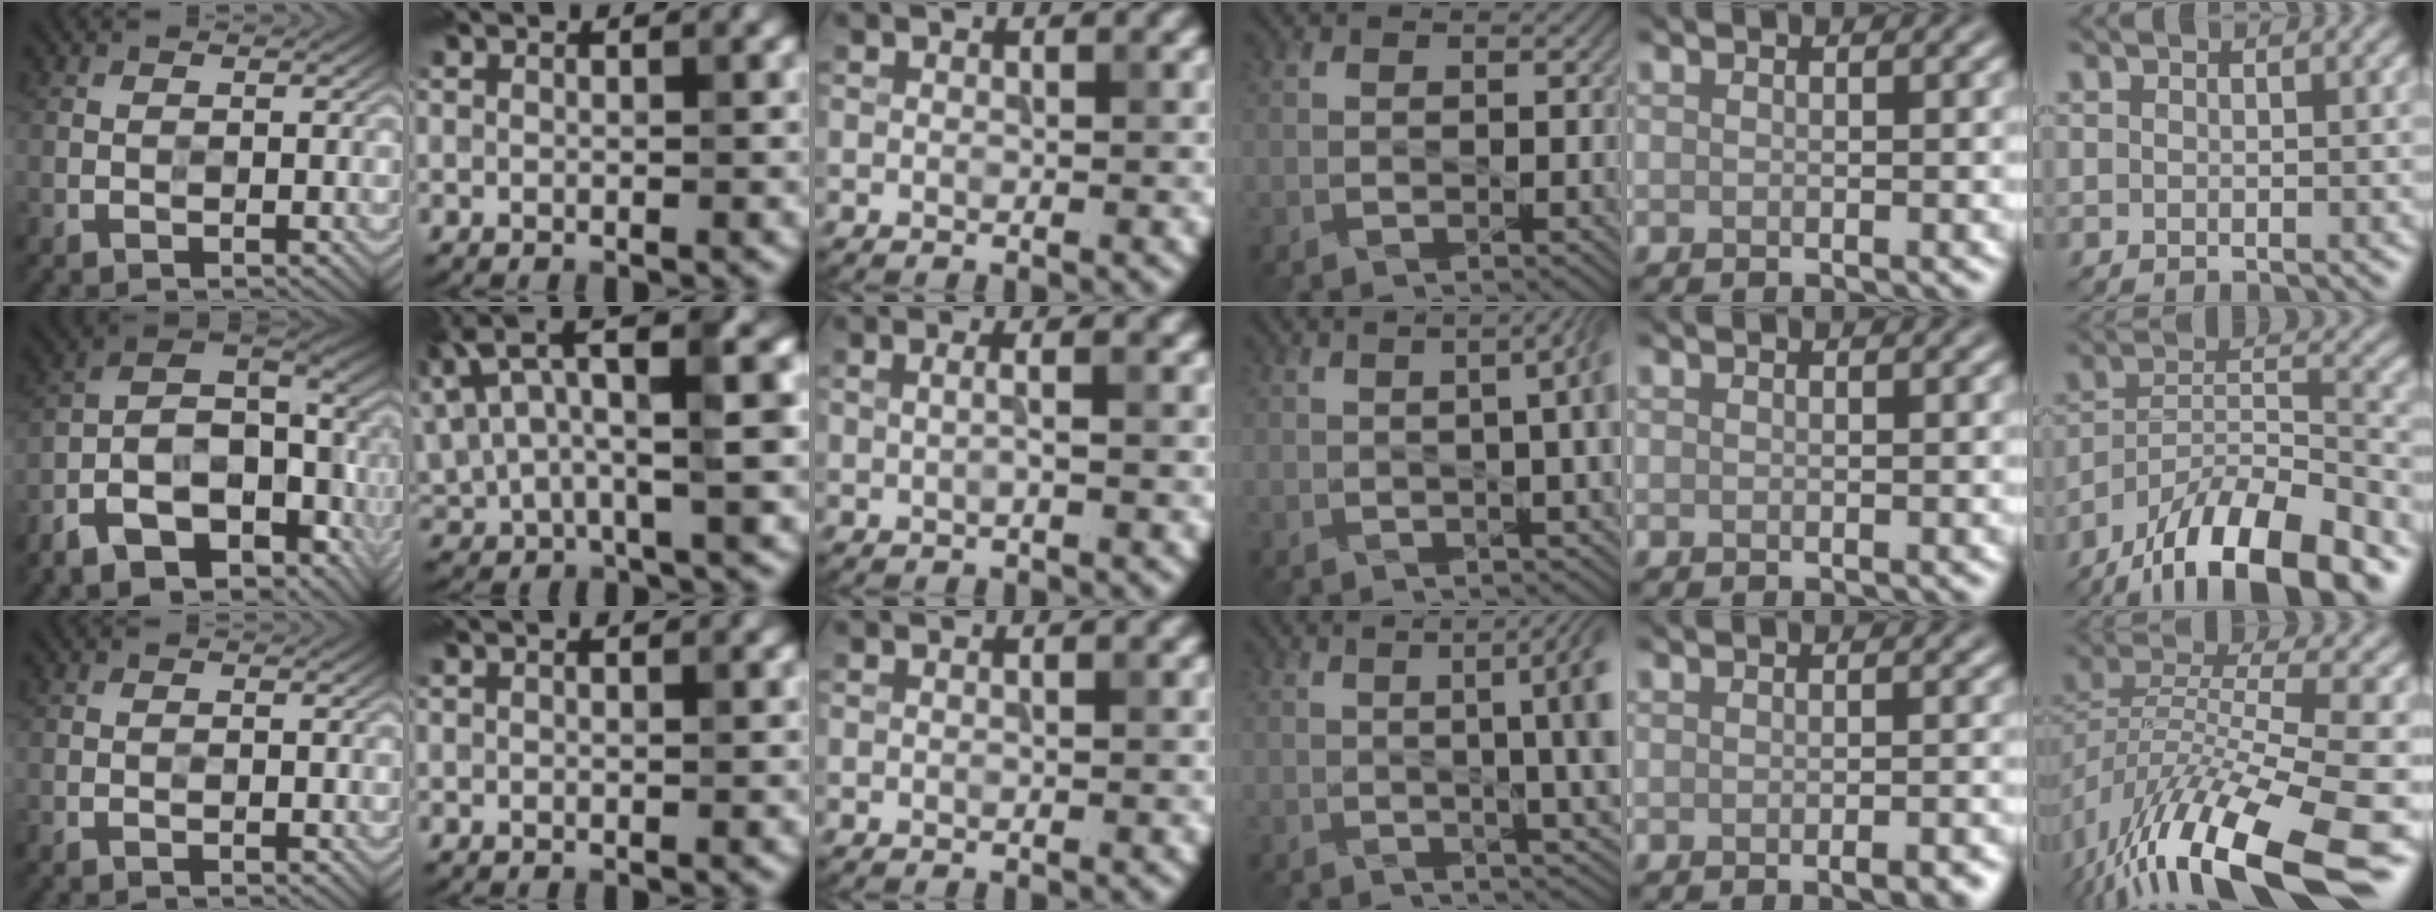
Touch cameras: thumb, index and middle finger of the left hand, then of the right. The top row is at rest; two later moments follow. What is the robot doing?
{"motion": "wipe", "object": "glass cup"}